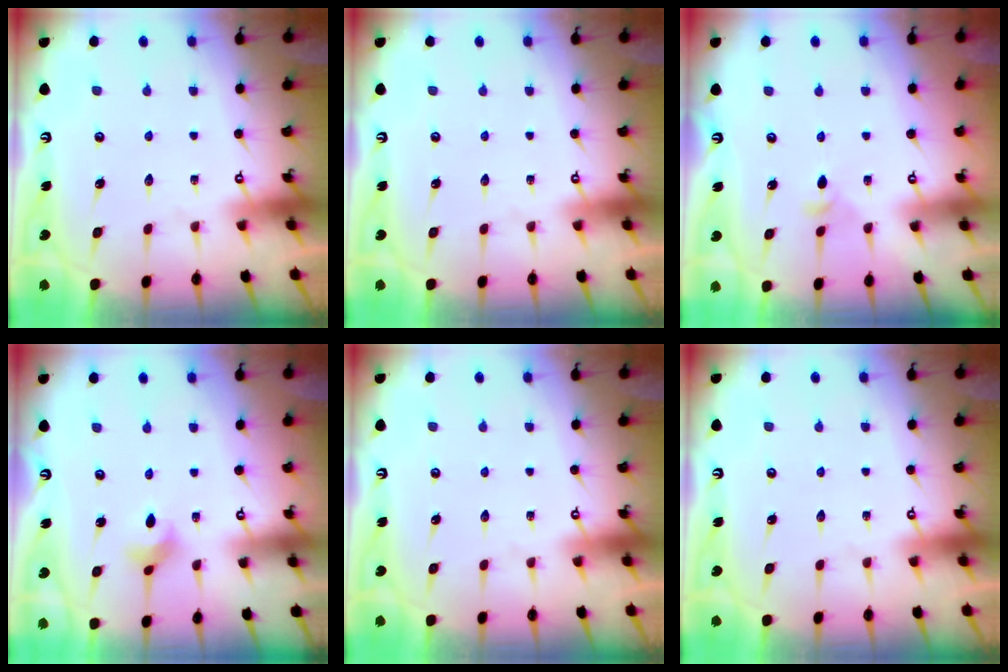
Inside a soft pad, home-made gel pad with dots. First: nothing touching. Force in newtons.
{"total": 0.0}
{"total": 3.2, "press": 3.1, "slide": 0.7}
{"total": 3.0, "press": 2.9, "slide": 0.7}
{"total": 0.0}
{"total": 0.0}